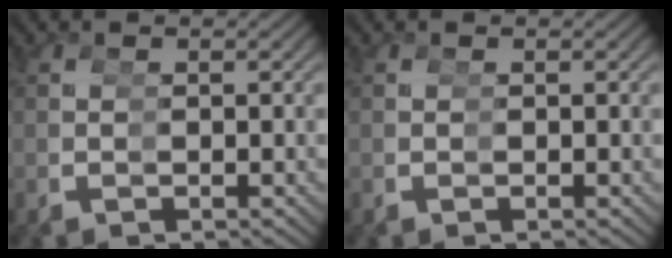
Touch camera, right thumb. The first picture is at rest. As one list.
[{"total": 0.0}]